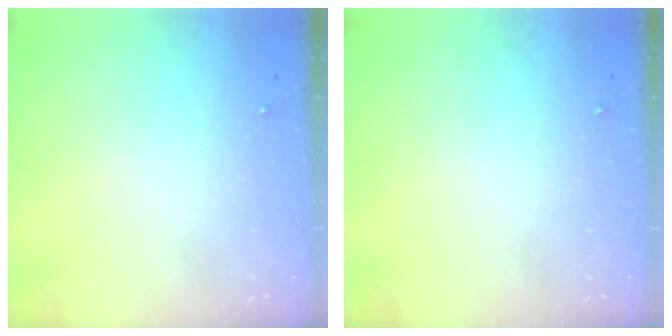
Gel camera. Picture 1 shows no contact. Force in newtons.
{"total": 0.0}